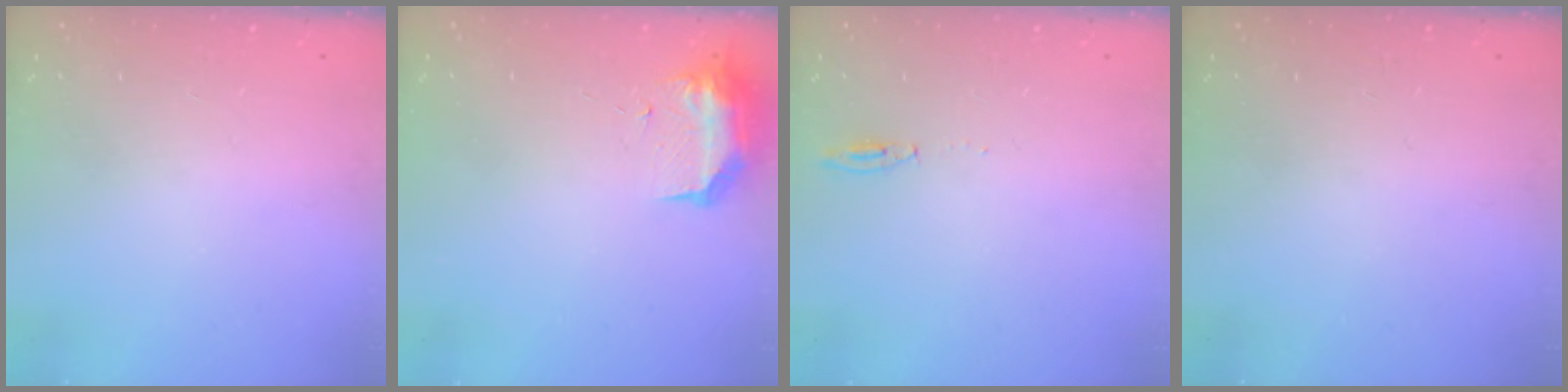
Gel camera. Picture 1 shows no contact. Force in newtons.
{"total": 9.0, "press": 9.0, "slide": 0.6}
{"total": 3.8, "press": 3.8, "slide": 0.8}
{"total": 0.0}